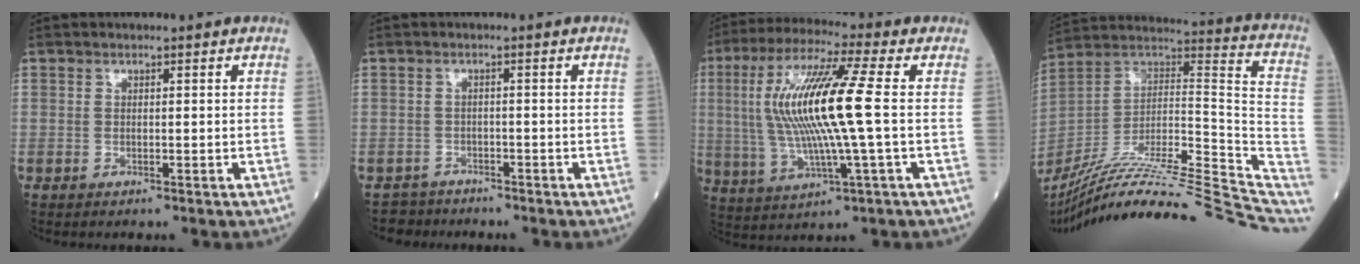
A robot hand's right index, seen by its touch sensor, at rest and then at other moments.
{"total": 2.8, "force": [-2.3, 1.1, -1.2], "torque": [0.018, 0.001, -0.044]}
{"total": 15.7, "force": [1.0, 0.6, 15.7], "torque": [-0.327, 0.011, 0.014]}
{"total": 35.4, "force": [-29.6, 3.5, 19.2], "torque": [-0.235, -0.026, -0.438]}